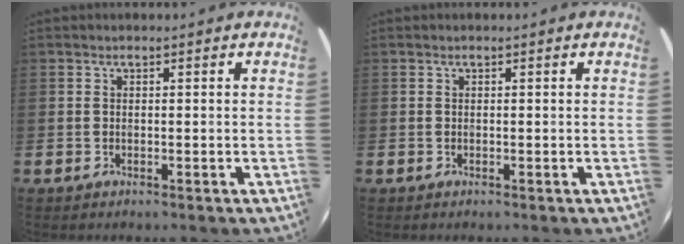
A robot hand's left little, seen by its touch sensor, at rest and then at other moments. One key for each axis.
{"total": 0.0}